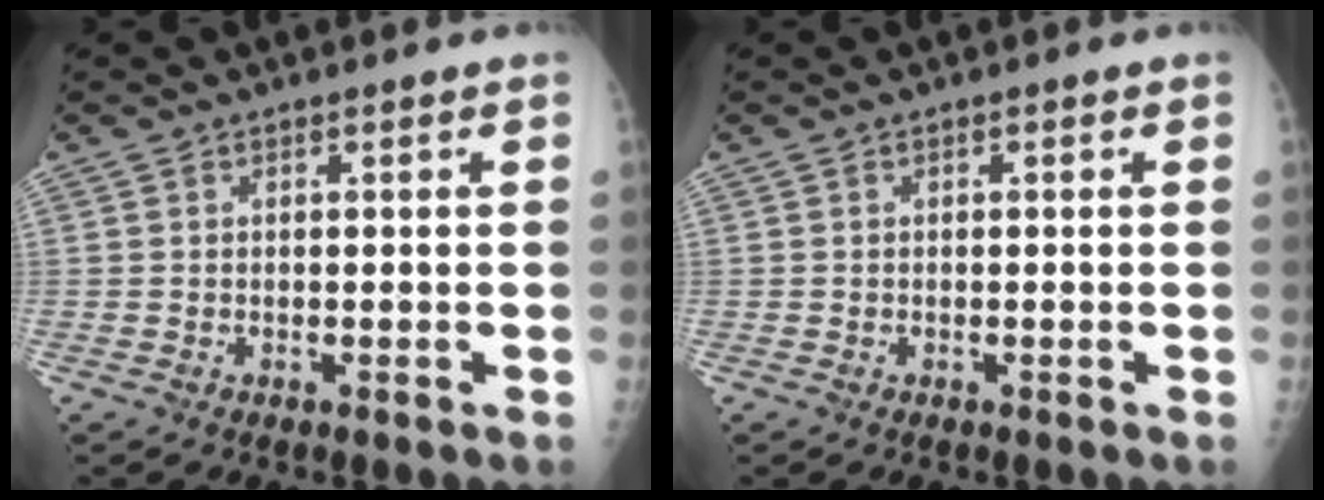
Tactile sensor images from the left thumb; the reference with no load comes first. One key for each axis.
{"total": 0.0}